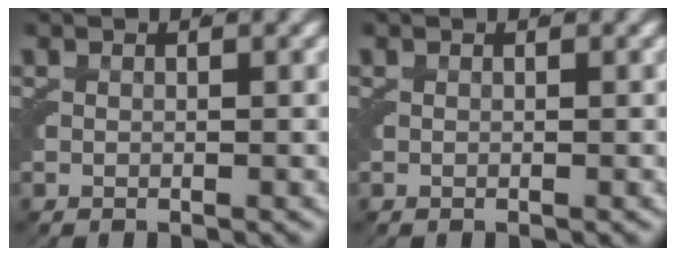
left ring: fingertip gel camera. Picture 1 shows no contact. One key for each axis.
{"total": 0.0}